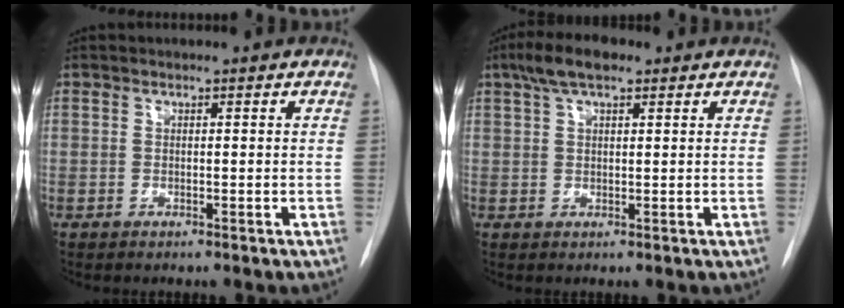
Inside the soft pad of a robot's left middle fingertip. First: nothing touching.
{"total": 5.7, "force": [3.5, 1.8, 4.0], "torque": [-0.086, 0.020, 0.062]}